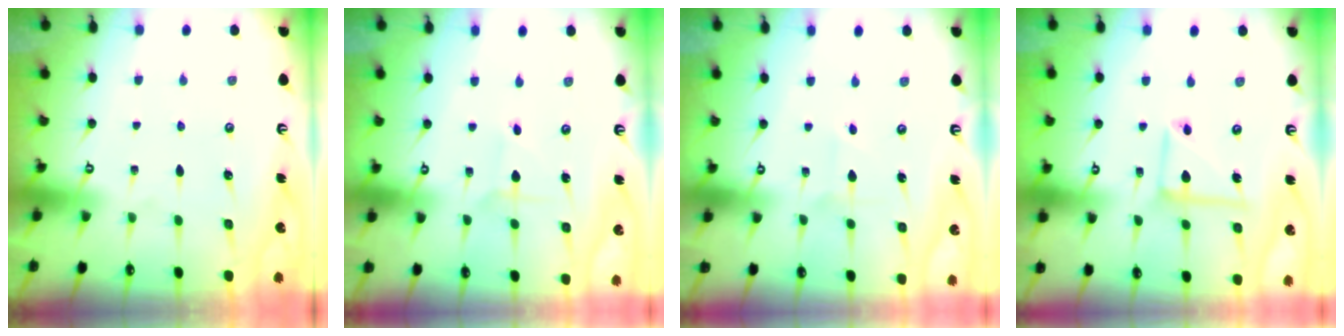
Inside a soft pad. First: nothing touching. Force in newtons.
{"total": 1.8, "press": 1.8, "slide": 0.2}
{"total": 2.3, "press": 2.3, "slide": 0.3}
{"total": 9.6, "press": 9.6, "slide": 0.8}